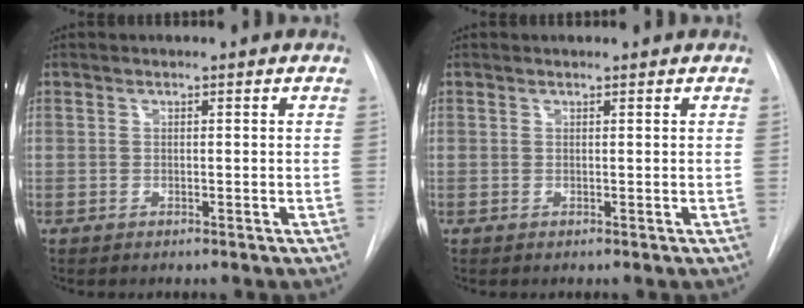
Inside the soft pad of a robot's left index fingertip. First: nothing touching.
{"total": 0.6, "force": [0.5, 0.1, 0.1], "torque": [-0.006, 0.008, 0.007]}